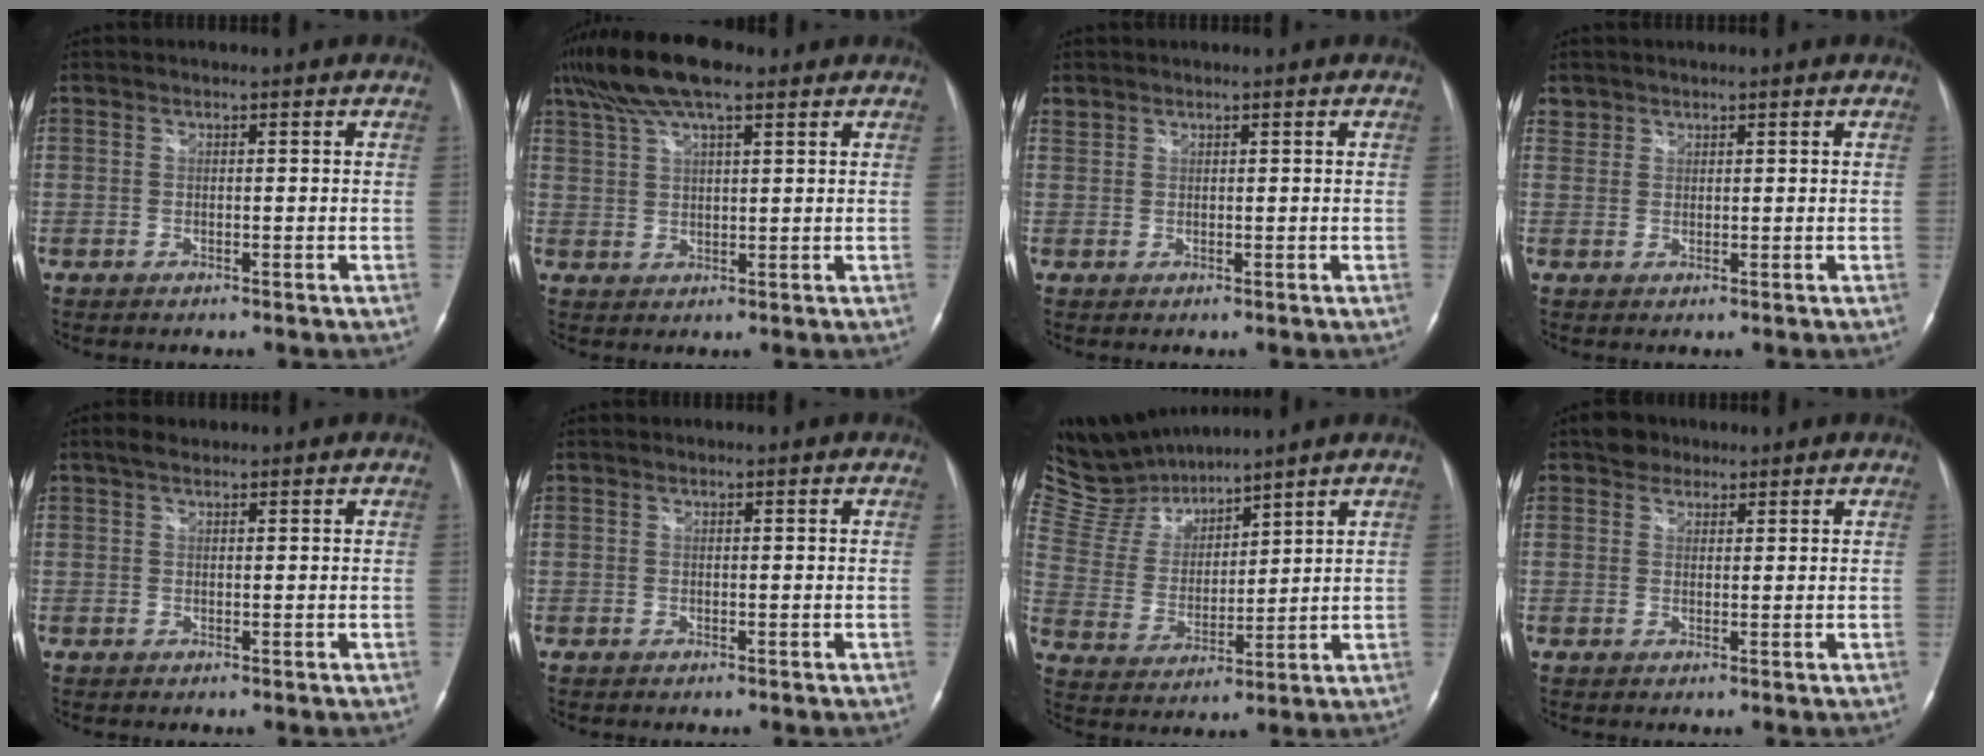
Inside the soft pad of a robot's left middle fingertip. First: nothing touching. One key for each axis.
{"total": 10.8, "fx": 7.5, "fy": 2.5, "fz": 7.4, "tx": -0.147, "ty": 0.030, "tz": 0.132}
{"total": 0.9, "fx": 0.8, "fy": 0.4, "fz": -0.1, "tx": 0.000, "ty": 0.008, "tz": 0.017}
{"total": 1.6, "fx": 1.2, "fy": 1.1, "fz": -0.3, "tx": 0.013, "ty": 0.008, "tz": 0.018}
{"total": 1.9, "fx": 1.5, "fy": 0.8, "fz": 1.0, "tx": -0.021, "ty": 0.010, "tz": 0.023}
{"total": 0.0}
{"total": 9.9, "fx": 9.7, "fy": 1.6, "fz": 0.5, "tx": -0.032, "ty": 0.010, "tz": 0.213}
{"total": 2.8, "fx": 2.0, "fy": 1.9, "fz": 0.4, "tx": -0.008, "ty": 0.008, "tz": 0.029}